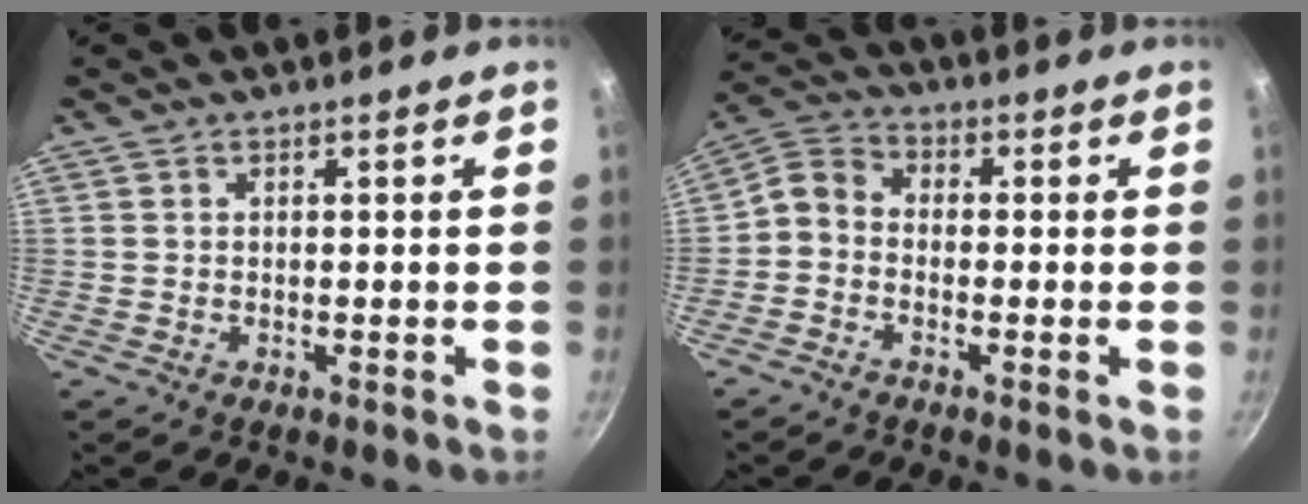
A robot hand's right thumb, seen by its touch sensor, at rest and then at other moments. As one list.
[{"total": 4.9, "force": [-1.7, 3.7, 2.7], "torque": [-0.057, 0.036, -0.054]}]